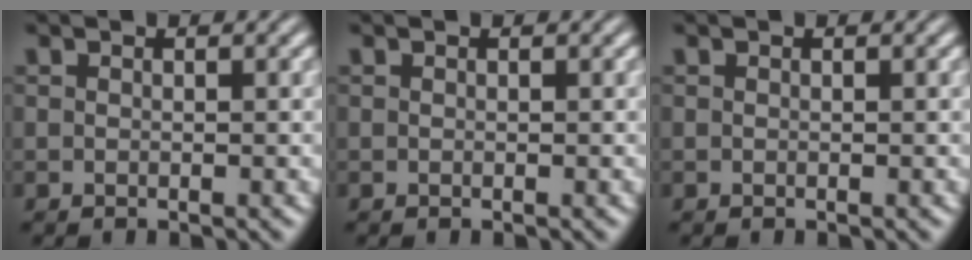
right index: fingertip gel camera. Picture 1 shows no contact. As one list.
[{"total": 0.0}, {"total": 0.0}]